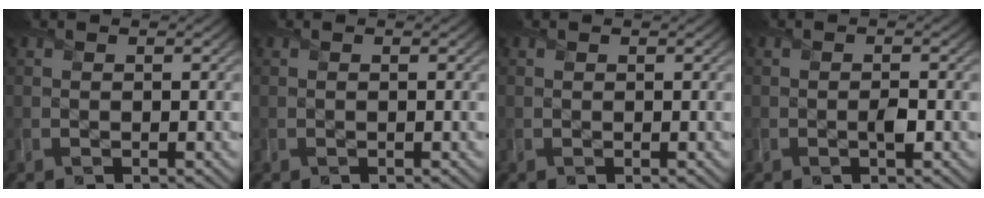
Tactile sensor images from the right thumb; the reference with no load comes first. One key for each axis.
{"total": 0.0}
{"total": 0.0}
{"total": 1.1, "fx": -0.4, "fy": 0.5, "fz": 1.0, "tx": -0.014, "ty": -0.002, "tz": -0.007}